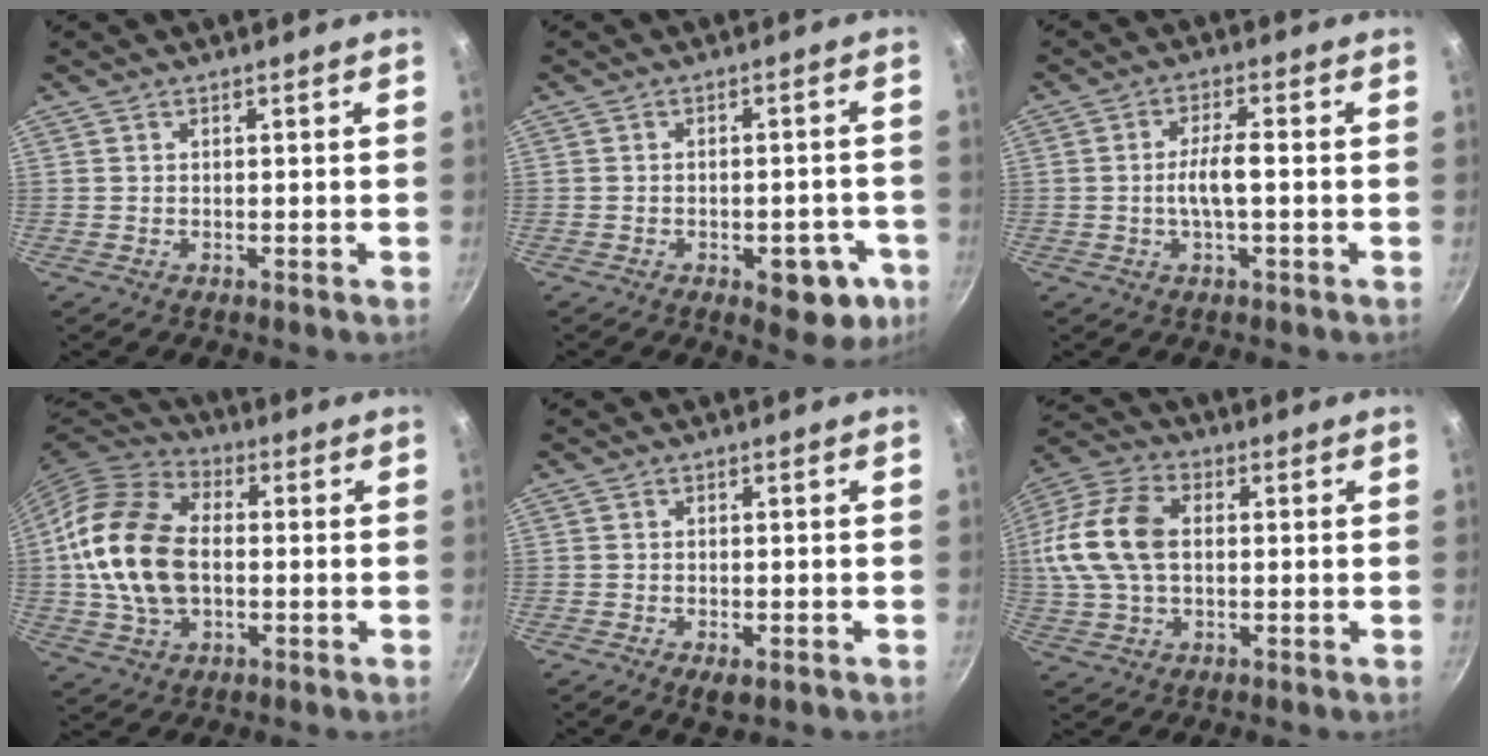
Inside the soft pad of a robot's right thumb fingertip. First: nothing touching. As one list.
[{"total": 9.3, "force": [-3.7, 4.8, 7.1], "torque": [-0.049, 0.018, -0.041]}, {"total": 5.3, "force": [-0.7, 1.3, 5.1], "torque": [-0.099, 0.015, -0.015]}, {"total": 17.7, "force": [-0.1, 11.7, 13.3], "torque": [-0.239, 0.023, -0.013]}, {"total": 2.8, "force": [-1.3, 1.4, 2.1], "torque": [-0.032, -0.003, -0.018]}, {"total": 16.0, "force": [1.3, 10.3, 12.1], "torque": [-0.238, 0.026, 0.011]}]